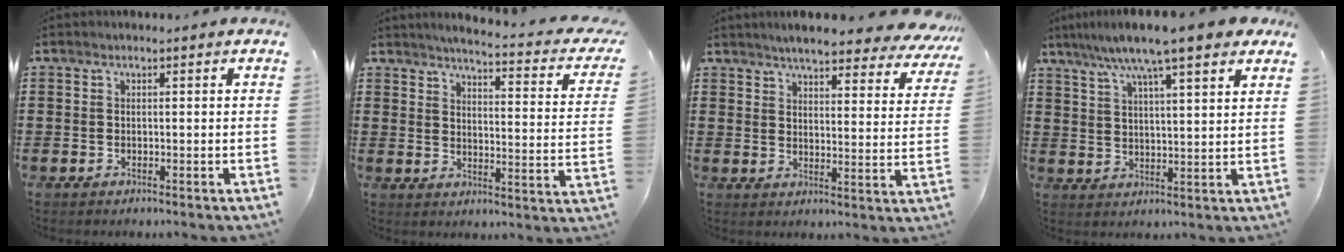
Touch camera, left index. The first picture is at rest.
{"total": 3.7, "force": [3.2, -0.5, 1.8], "torque": [-0.046, -0.033, 0.043]}
{"total": 5.6, "force": [5.2, 0.2, 2.2], "torque": [-0.056, -0.030, 0.088]}
{"total": 9.3, "force": [7.2, 0.7, 5.8], "torque": [-0.126, -0.020, 0.122]}